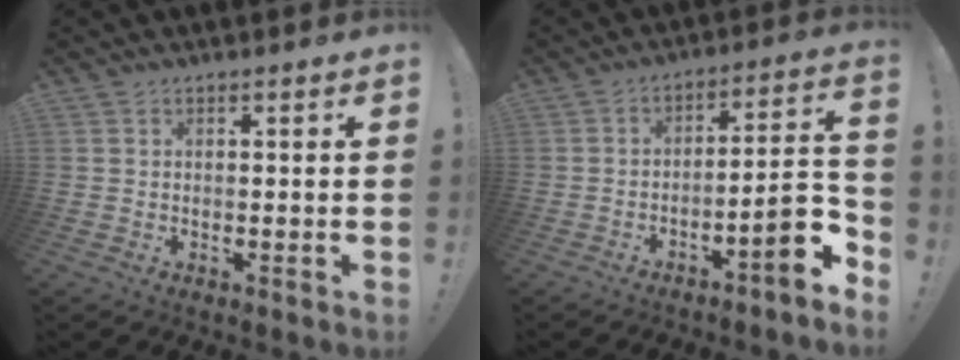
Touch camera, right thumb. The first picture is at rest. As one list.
[{"total": 11.5, "force": [-5.0, 2.2, 10.2], "torque": [-0.131, 0.017, -0.078]}]